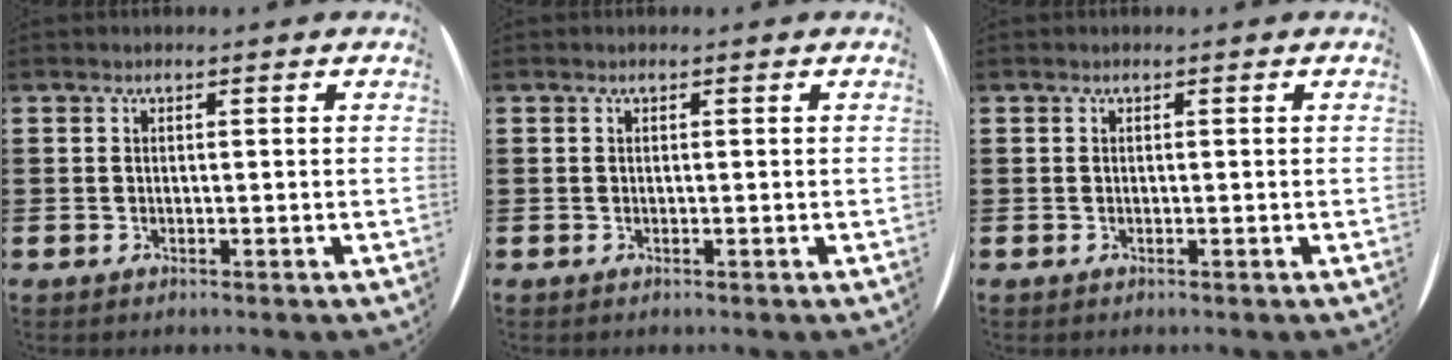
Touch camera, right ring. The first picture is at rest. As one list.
[{"total": 0.0}, {"total": 0.0}]